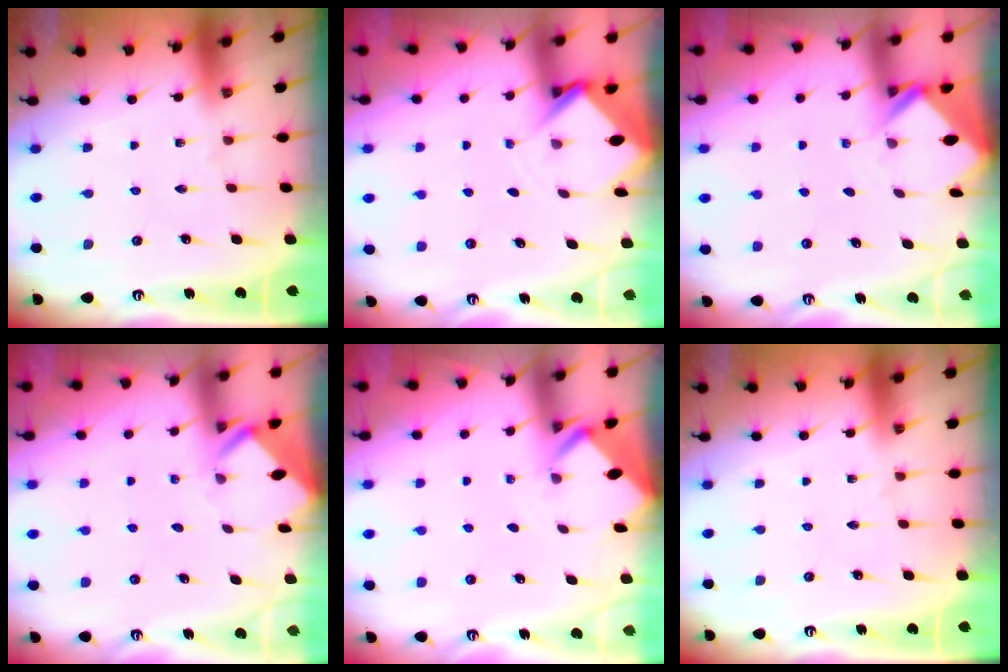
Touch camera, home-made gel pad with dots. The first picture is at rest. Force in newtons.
{"total": 2.9, "press": 2.9, "slide": 0.2}
{"total": 2.5, "press": 2.5, "slide": 0.1}
{"total": 3.1, "press": 3.1, "slide": 0.1}
{"total": 2.0, "press": 2.0, "slide": 0.2}
{"total": 0.0}